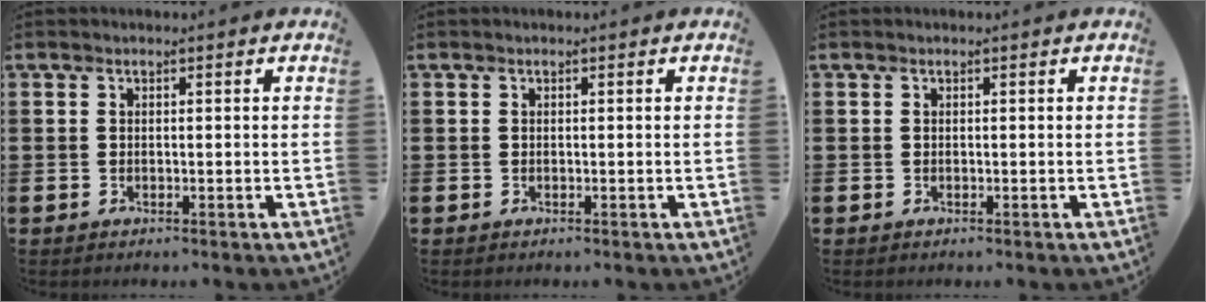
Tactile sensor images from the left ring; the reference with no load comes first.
{"total": 0.0}
{"total": 0.0}